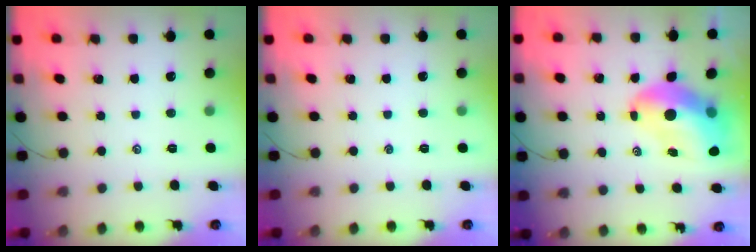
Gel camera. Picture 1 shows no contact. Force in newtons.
{"total": 0.0}
{"total": 11.4, "press": 11.0, "slide": 3.1}